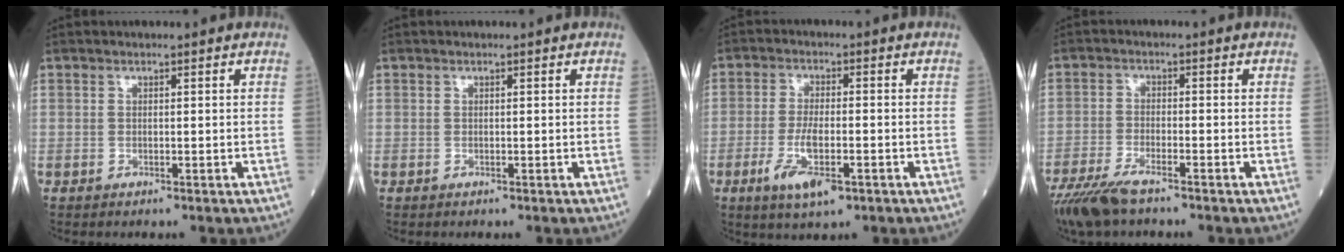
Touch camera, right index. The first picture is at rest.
{"total": 0.0}
{"total": 7.2, "force": [-3.1, 1.9, 6.2], "torque": [-0.120, -0.011, -0.051]}
{"total": 7.5, "force": [-5.7, 1.7, 4.5], "torque": [-0.089, -0.018, -0.107]}